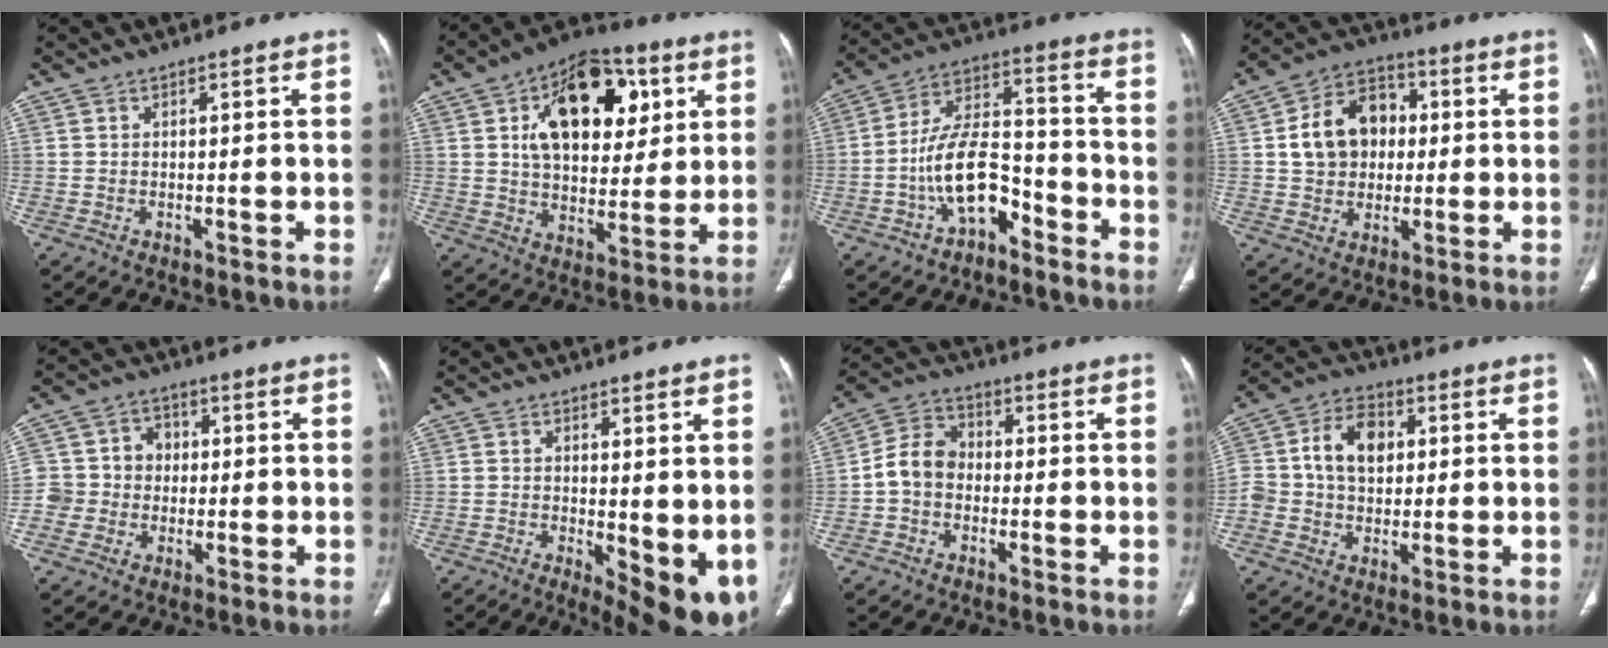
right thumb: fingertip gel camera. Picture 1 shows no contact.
{"total": 20.2, "force": [6.8, 12.2, 14.6], "torque": [-0.174, -0.007, 0.104]}
{"total": 12.1, "force": [-5.7, 6.5, 8.4], "torque": [-0.141, 0.069, -0.102]}
{"total": 12.9, "force": [1.4, 10.3, 7.7], "torque": [-0.099, 0.015, 0.020]}
{"total": 7.7, "force": [-0.7, 7.4, 2.0], "torque": [-0.002, 0.024, -0.018]}
{"total": 10.3, "force": [-0.6, 3.9, 9.5], "torque": [-0.119, -0.025, 0.004]}
{"total": 7.3, "force": [-1.1, 5.9, 4.2], "torque": [-0.064, 0.027, -0.036]}
{"total": 11.4, "force": [1.6, 8.5, 7.4], "torque": [-0.106, 0.017, 0.022]}